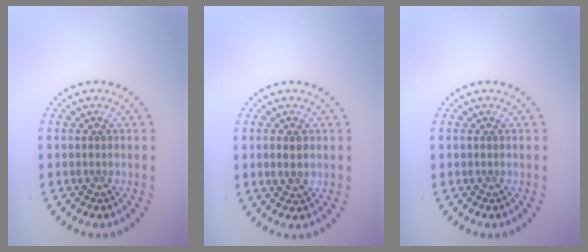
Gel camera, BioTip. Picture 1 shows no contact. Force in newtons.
{"total": 1.3, "press": 1.2, "slide": 0.2}
{"total": 0.0}